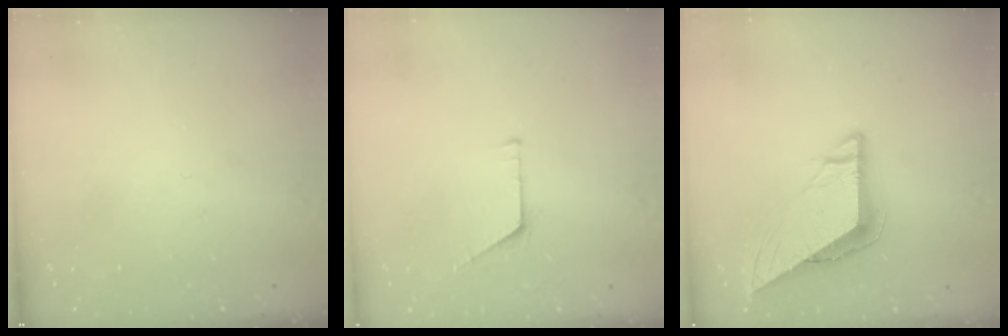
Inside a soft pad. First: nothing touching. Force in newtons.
{"total": 5.2, "press": 5.1, "slide": 0.4}
{"total": 8.3, "press": 8.3, "slide": 1.0}